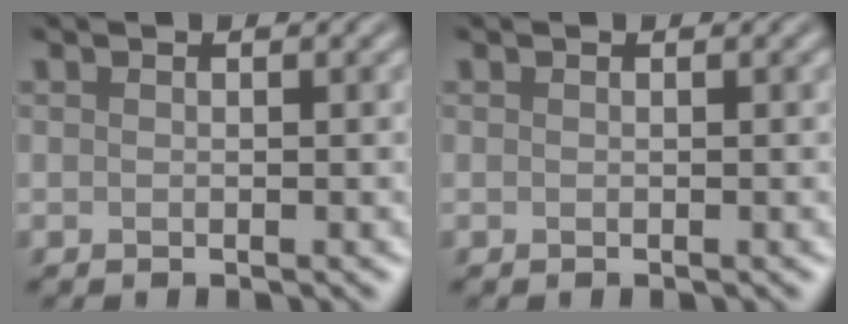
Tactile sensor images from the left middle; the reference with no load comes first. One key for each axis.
{"total": 0.0}